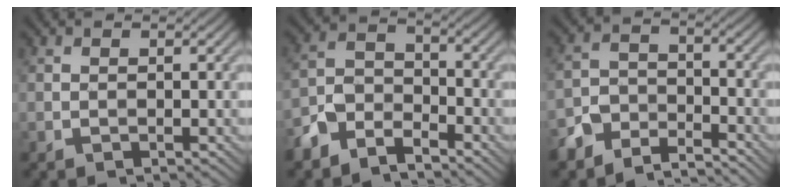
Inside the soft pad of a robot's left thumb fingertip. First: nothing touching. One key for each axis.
{"total": 6.3, "fx": -4.9, "fy": 3.1, "fz": 2.4, "tx": -0.051, "ty": -0.001, "tz": -0.111}
{"total": 6.5, "fx": -5.6, "fy": 2.5, "fz": 1.9, "tx": -0.042, "ty": -0.005, "tz": -0.119}